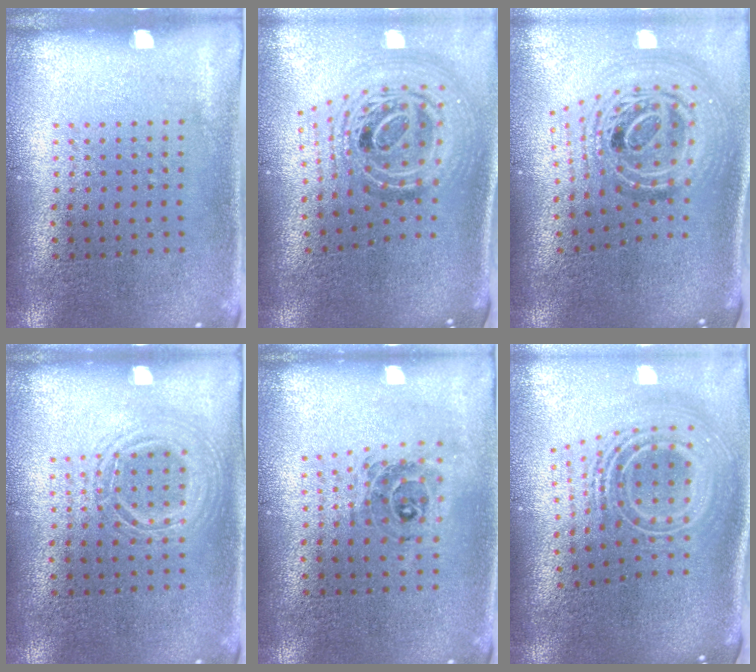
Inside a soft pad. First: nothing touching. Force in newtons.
{"total": 2.1, "press": 1.7, "slide": 1.3}
{"total": 2.1, "press": 1.7, "slide": 1.3}
{"total": 1.2, "press": 1.2, "slide": 0.1}
{"total": 0.8, "press": 0.8, "slide": 0.1}
{"total": 2.8, "press": 1.8, "slide": 2.2}